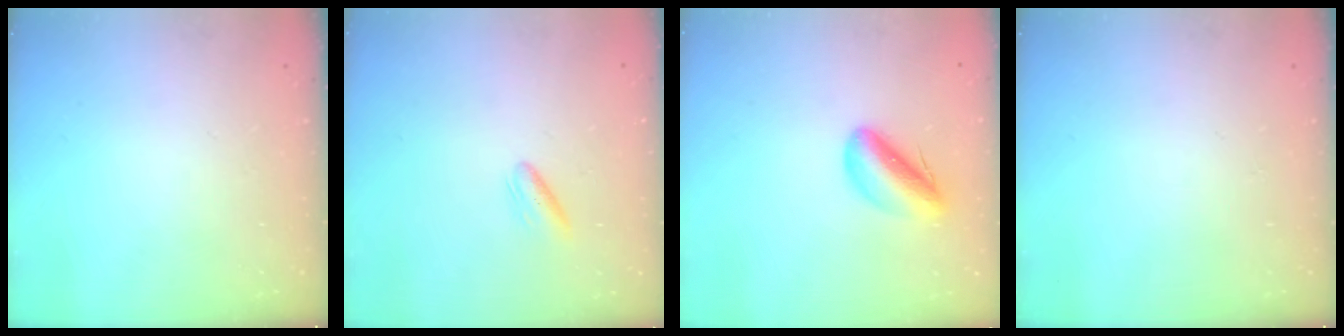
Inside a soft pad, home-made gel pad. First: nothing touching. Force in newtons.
{"total": 4.4, "press": 4.1, "slide": 1.5}
{"total": 8.6, "press": 8.3, "slide": 2.5}
{"total": 0.0}